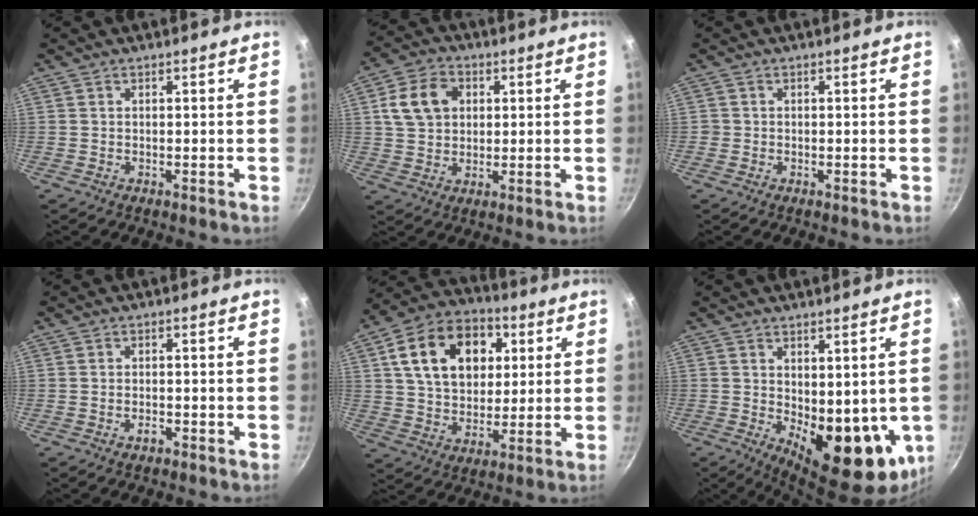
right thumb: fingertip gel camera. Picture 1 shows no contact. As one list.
[{"total": 10.0, "force": [2.5, 7.7, 5.7], "torque": [-0.089, 0.011, 0.039]}, {"total": 0.6, "force": [-0.2, 0.6, 0.0], "torque": [-0.001, 0.000, -0.003]}, {"total": 1.6, "force": [-0.9, 0.8, 1.0], "torque": [-0.018, 0.007, -0.016]}, {"total": 19.0, "force": [5.2, 13.6, 12.2], "torque": [-0.177, 0.011, 0.080]}, {"total": 14.0, "force": [0.0, 7.0, 12.1], "torque": [-0.138, -0.036, 0.016]}]